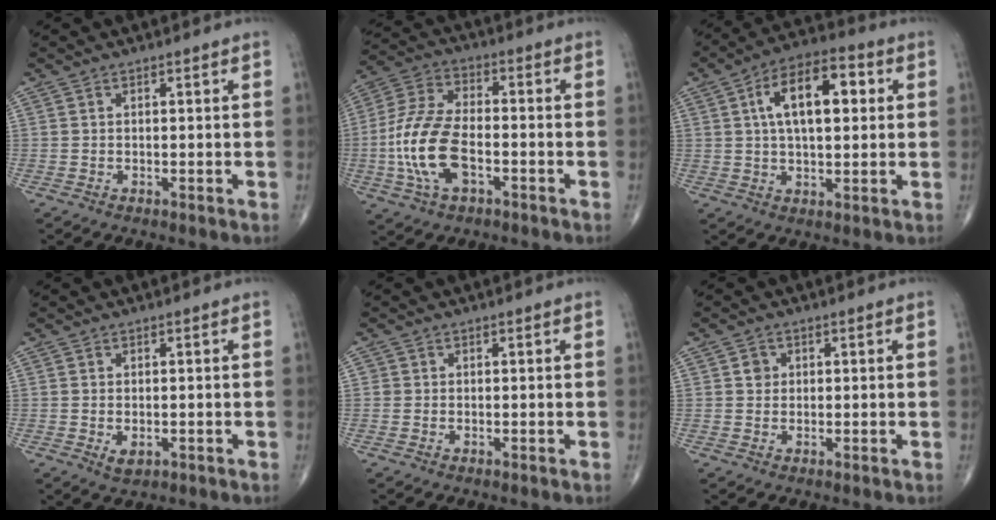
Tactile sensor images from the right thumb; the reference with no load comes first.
{"total": 14.2, "force": [-3.6, 7.6, 11.5], "torque": [-0.245, 0.025, -0.070]}
{"total": 13.5, "force": [3.1, 6.7, 11.3], "torque": [-0.172, 0.017, 0.045]}
{"total": 2.3, "force": [-0.5, 1.4, 1.7], "torque": [-0.024, -0.002, -0.003]}
{"total": 0.8, "force": [0.0, 0.8, 0.0], "torque": [0.004, 0.004, -0.002]}
{"total": 1.8, "force": [0.4, 1.7, 0.6], "torque": [-0.001, 0.001, 0.004]}